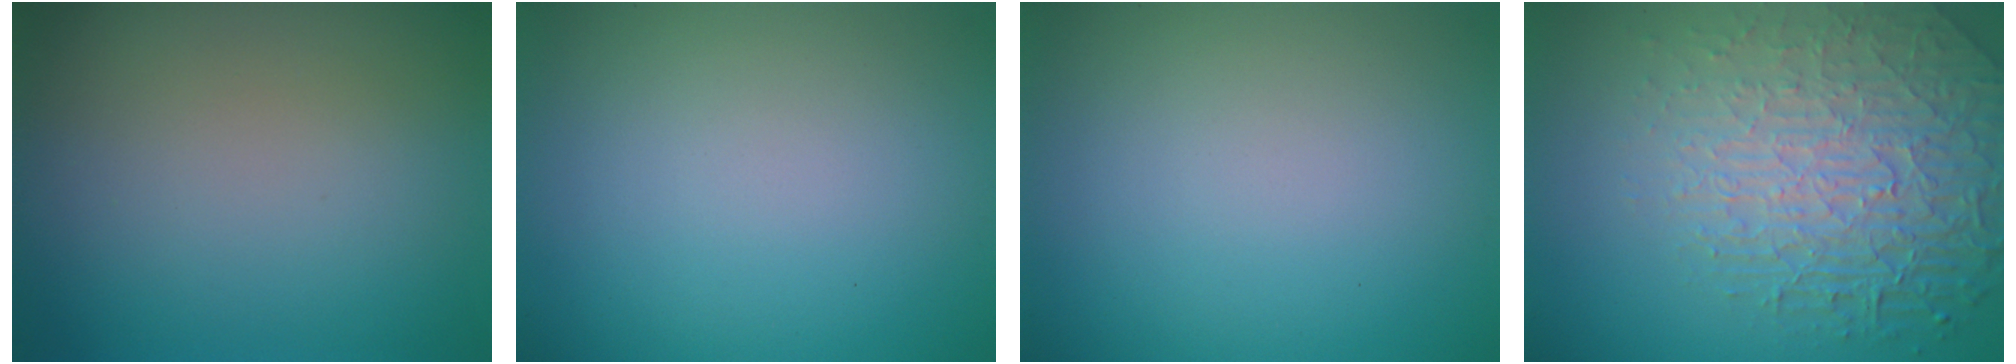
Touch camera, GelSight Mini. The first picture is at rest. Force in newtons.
{"total": 0.0}
{"total": 0.0}
{"total": 8.4, "press": 5.7, "slide": 6.2}